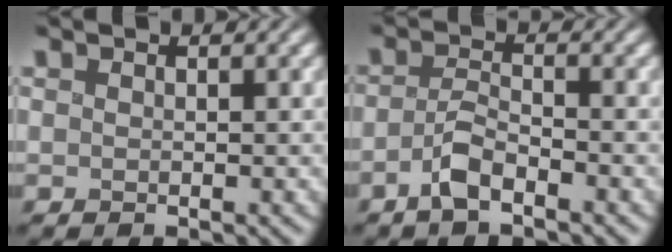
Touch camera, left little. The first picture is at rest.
{"total": 2.9, "force": [-2.2, 0.7, 1.7], "torque": [-0.033, 0.001, -0.050]}